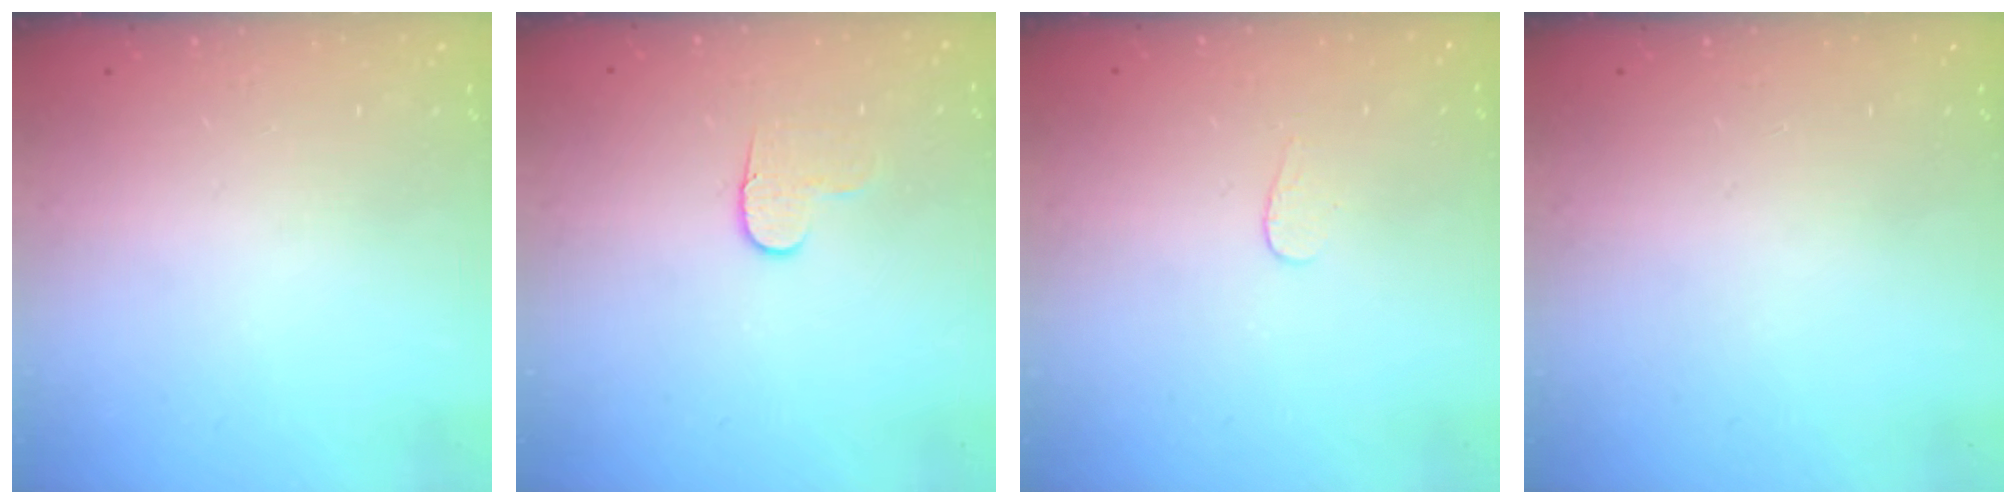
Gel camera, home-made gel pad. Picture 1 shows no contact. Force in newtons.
{"total": 6.2, "press": 6.1, "slide": 0.6}
{"total": 3.0, "press": 3.0, "slide": 0.3}
{"total": 0.0}